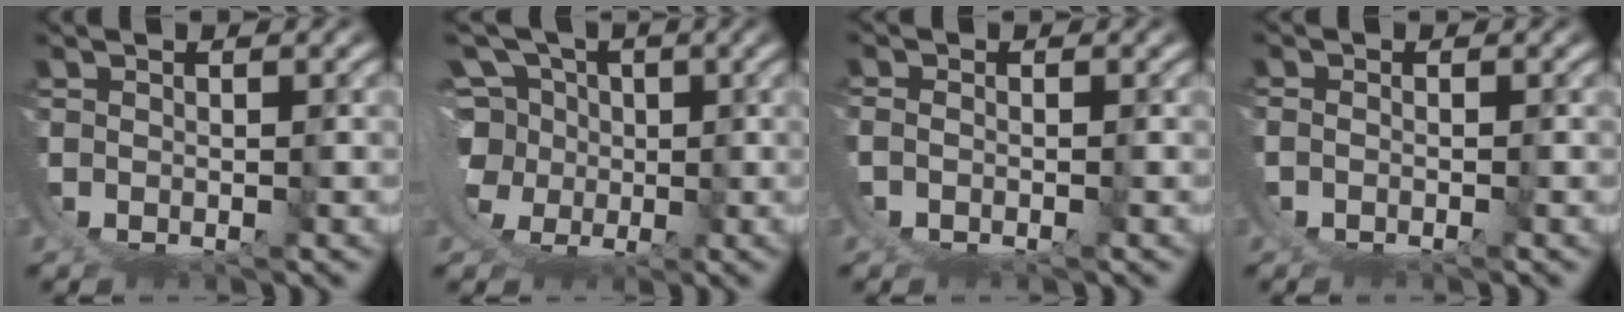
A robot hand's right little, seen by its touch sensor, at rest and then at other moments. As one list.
[{"total": 10.8, "force": [0.2, 9.7, 4.9], "torque": [-0.115, -0.037, 0.001]}, {"total": 1.0, "force": [-0.5, -0.7, 0.5], "torque": [-0.005, 0.000, -0.009]}, {"total": 1.4, "force": [-1.3, -0.5, 0.4], "torque": [-0.001, -0.001, -0.021]}]